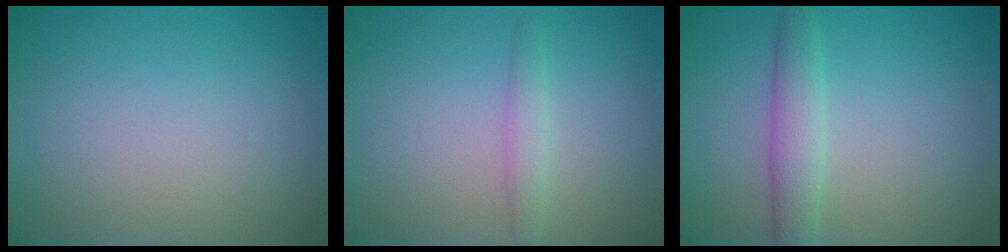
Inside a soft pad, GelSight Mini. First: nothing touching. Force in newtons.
{"total": 1.4, "press": 1.4, "slide": 0.1}
{"total": 3.0, "press": 3.0, "slide": 0.0}